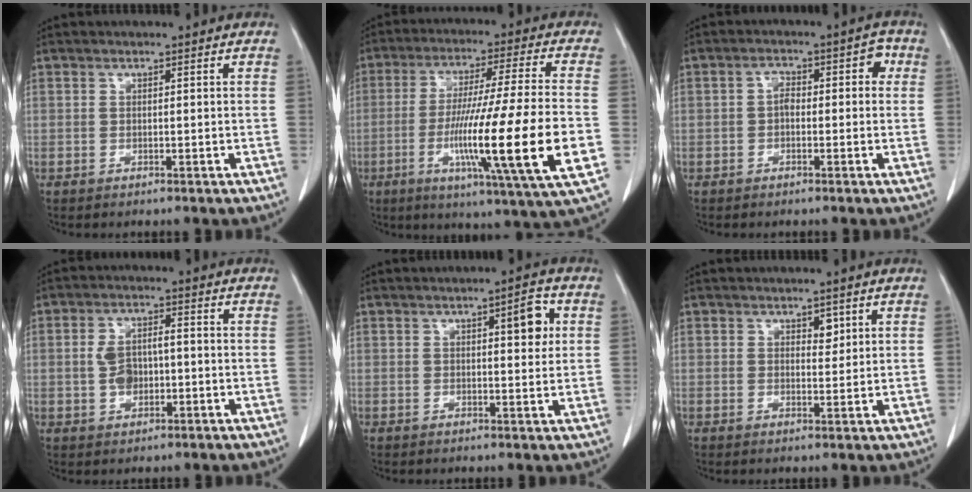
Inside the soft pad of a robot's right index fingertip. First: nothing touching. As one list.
[{"total": 19.9, "force": [-4.6, -1.0, 19.3], "torque": [-0.317, -0.025, -0.082]}, {"total": 4.6, "force": [0.1, 2.6, 3.8], "torque": [-0.047, 0.032, -0.001]}, {"total": 4.8, "force": [-0.5, 2.8, 3.9], "torque": [-0.077, 0.012, -0.008]}, {"total": 4.5, "force": [1.5, 1.2, 4.1], "torque": [-0.055, 0.002, 0.019]}, {"total": 1.9, "force": [1.0, 1.0, 1.2], "torque": [-0.014, -0.002, 0.017]}]